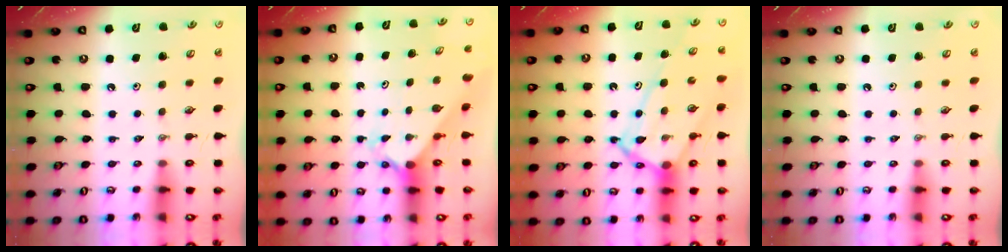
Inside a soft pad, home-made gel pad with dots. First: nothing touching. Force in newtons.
{"total": 2.5, "press": 2.5, "slide": 0.2}
{"total": 14.0, "press": 14.0, "slide": 1.5}
{"total": 0.0}